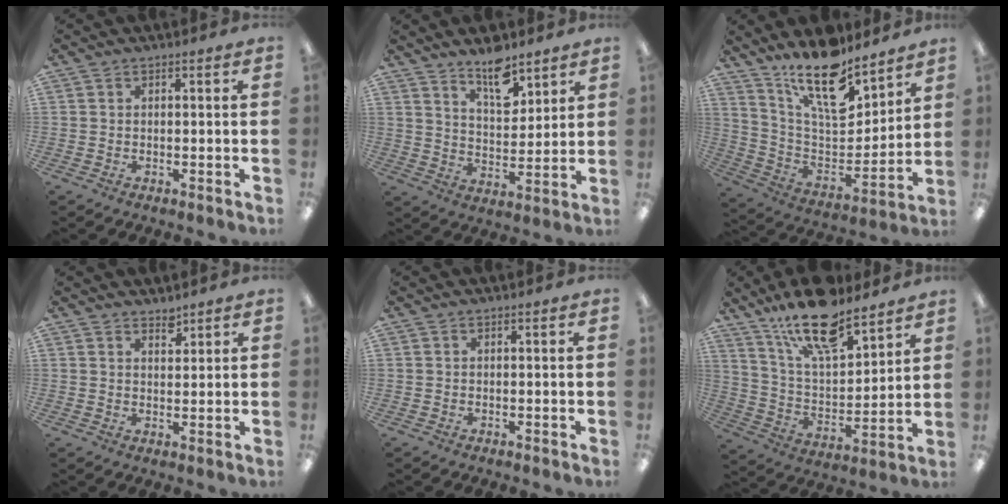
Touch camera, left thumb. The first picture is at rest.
{"total": 10.3, "force": [7.8, 4.4, 5.0], "torque": [-0.065, -0.050, 0.135]}
{"total": 17.4, "force": [13.0, 6.7, 9.4], "torque": [-0.161, -0.087, 0.228]}
{"total": 2.6, "force": [2.4, 0.9, 0.6], "torque": [0.011, -0.019, 0.039]}
{"total": 0.0}
{"total": 18.7, "force": [14.0, 6.6, 10.5], "torque": [-0.189, -0.075, 0.242]}